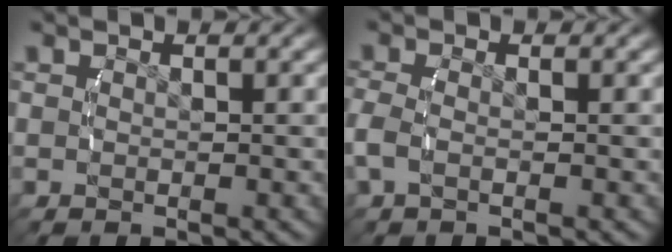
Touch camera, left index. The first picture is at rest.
{"total": 1.6, "force": [-0.6, 0.7, 1.3], "torque": [-0.046, -0.010, -0.006]}